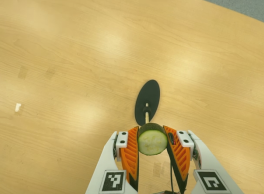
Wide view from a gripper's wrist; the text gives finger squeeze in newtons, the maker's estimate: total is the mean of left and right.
{"total": 10.8, "left": 10.0, "right": 11.6}